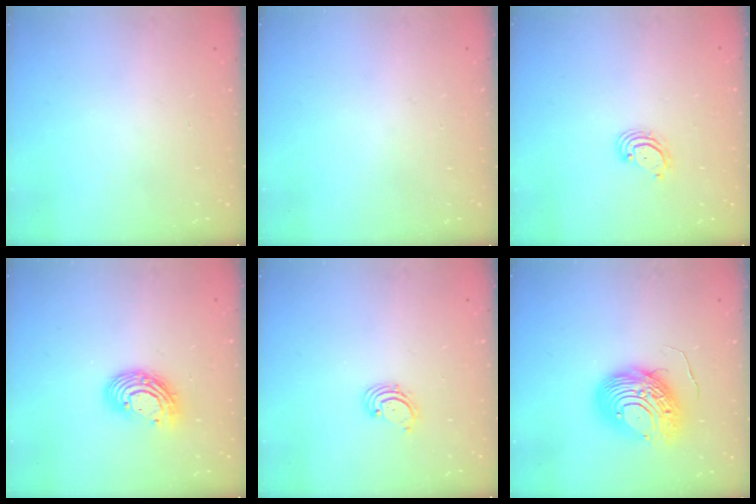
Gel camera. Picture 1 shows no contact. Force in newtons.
{"total": 0.0}
{"total": 3.0, "press": 3.0, "slide": 0.2}
{"total": 11.3, "press": 11.2, "slide": 0.9}
{"total": 1.6, "press": 1.6, "slide": 0.2}
{"total": 12.5, "press": 12.4, "slide": 1.3}